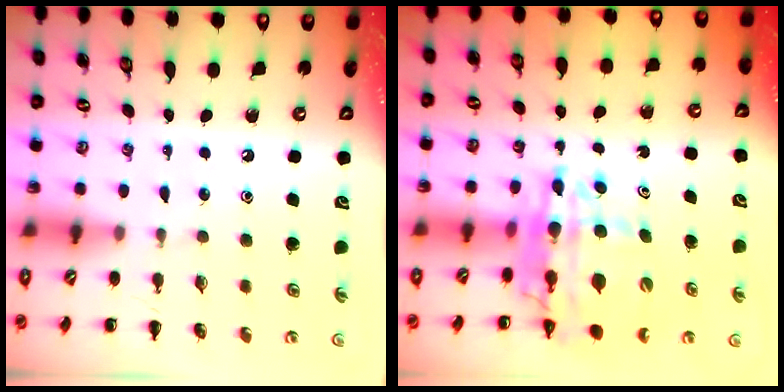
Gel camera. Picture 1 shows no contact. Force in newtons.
{"total": 17.0, "press": 16.3, "slide": 4.6}